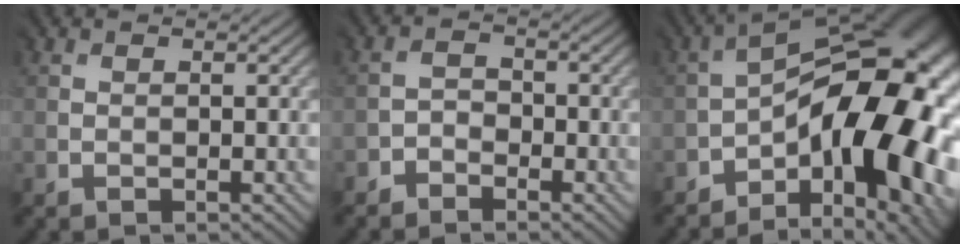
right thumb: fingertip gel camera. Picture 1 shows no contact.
{"total": 2.6, "force": [-2.3, 1.0, -0.5], "torque": [0.011, 0.001, -0.049]}
{"total": 18.6, "force": [-6.7, 7.8, 15.5], "torque": [-0.216, -0.002, -0.105]}